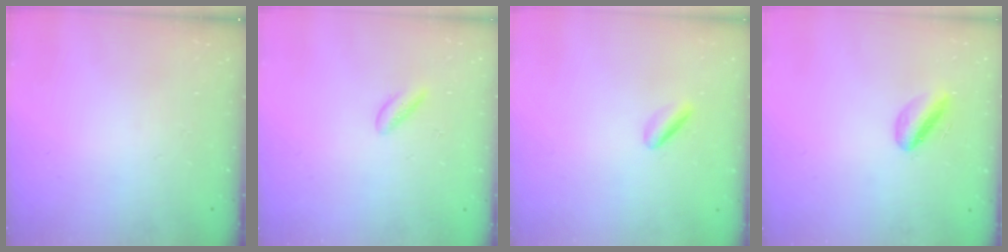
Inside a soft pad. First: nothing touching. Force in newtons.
{"total": 1.4, "press": 1.3, "slide": 0.3}
{"total": 2.8, "press": 2.6, "slide": 1.2}
{"total": 5.0, "press": 4.7, "slide": 1.9}